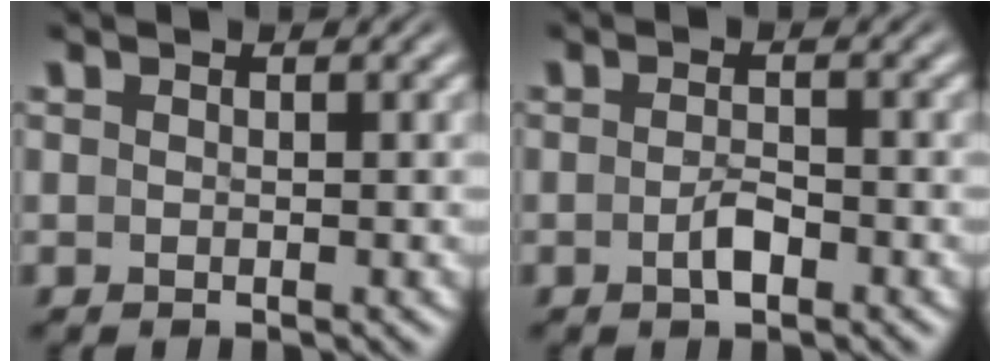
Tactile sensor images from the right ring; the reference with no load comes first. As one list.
[{"total": 1.7, "force": [-1.1, 0.2, 1.3], "torque": [-0.019, 0.000, -0.019]}]